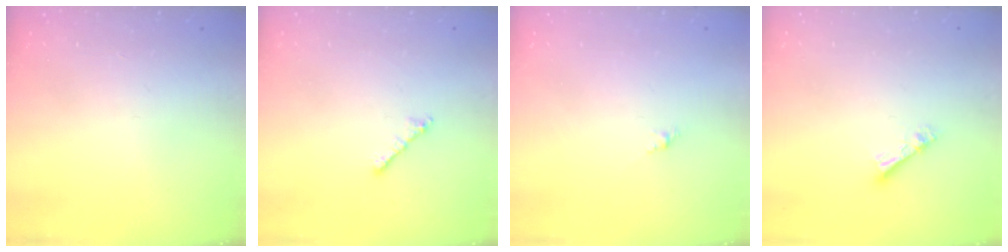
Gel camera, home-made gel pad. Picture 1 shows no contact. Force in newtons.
{"total": 2.1, "press": 2.0, "slide": 0.6}
{"total": 1.6, "press": 1.5, "slide": 0.5}
{"total": 4.4, "press": 4.4, "slide": 0.2}